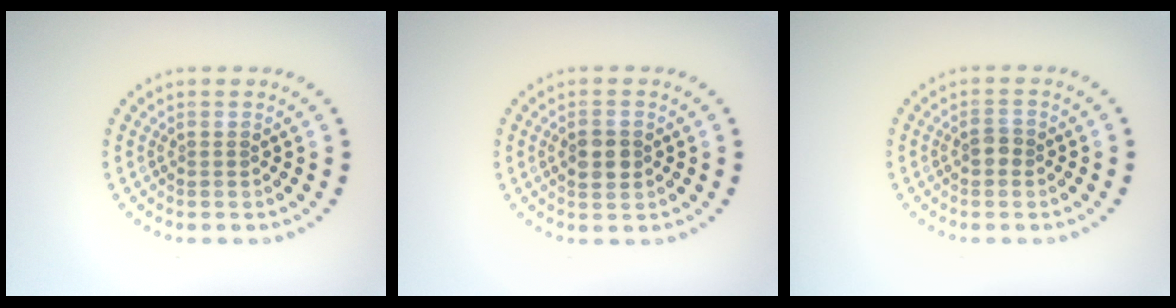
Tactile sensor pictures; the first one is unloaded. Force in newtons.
{"total": 2.8, "press": 2.8, "slide": 0.1}
{"total": 1.3, "press": 1.3, "slide": 0.2}